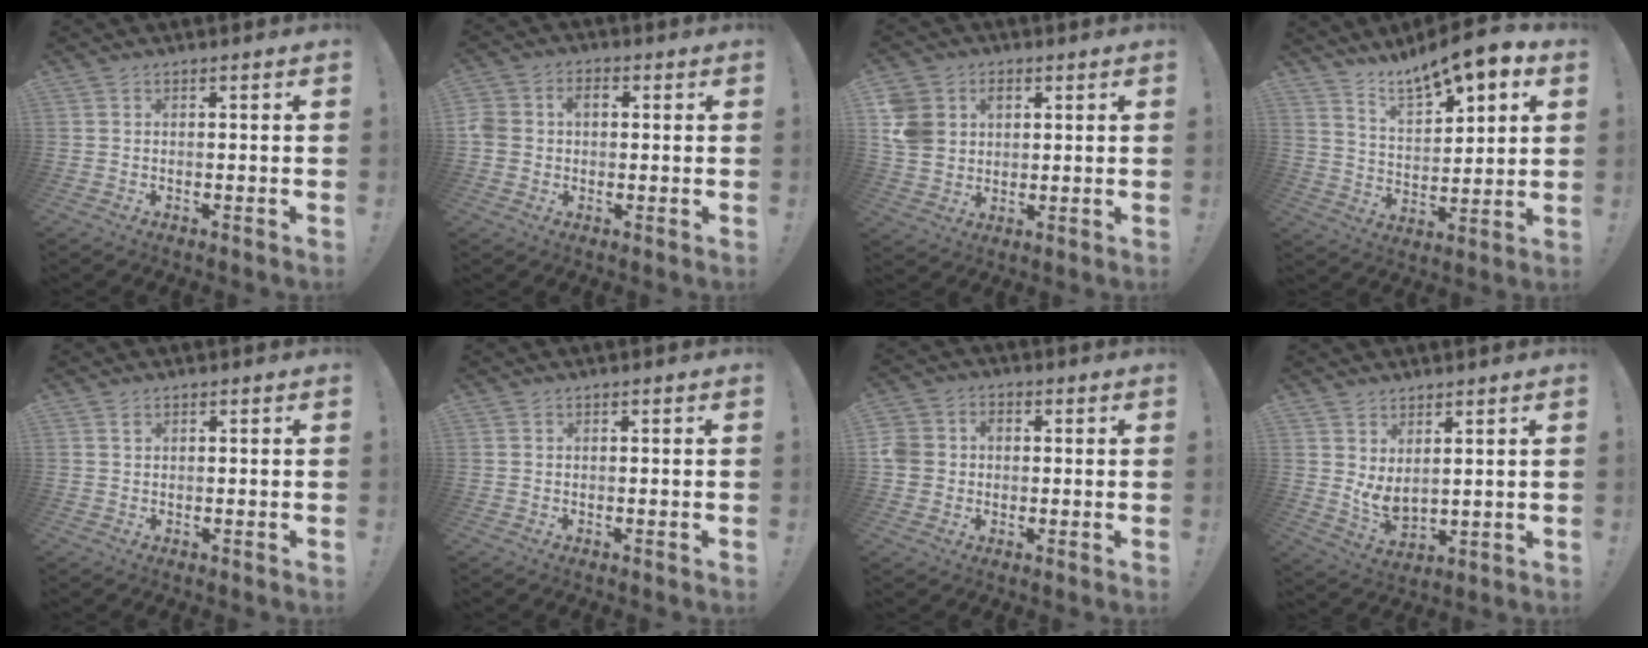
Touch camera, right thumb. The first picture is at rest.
{"total": 5.5, "force": [0.4, 4.6, 2.9], "torque": [-0.073, 0.010, 0.006]}
{"total": 8.8, "force": [2.4, 7.5, 3.8], "torque": [-0.088, -0.010, 0.050]}
{"total": 11.8, "force": [10.0, 3.4, 5.3], "torque": [-0.098, -0.077, 0.174]}
{"total": 0.9, "force": [0.6, 0.5, 0.4], "torque": [-0.005, -0.001, 0.010]}
{"total": 0.0}
{"total": 6.5, "force": [-0.2, 5.9, 2.7], "torque": [-0.065, 0.009, -0.005]}
{"total": 6.1, "force": [2.7, 3.1, 4.6], "torque": [-0.063, -0.035, 0.052]}